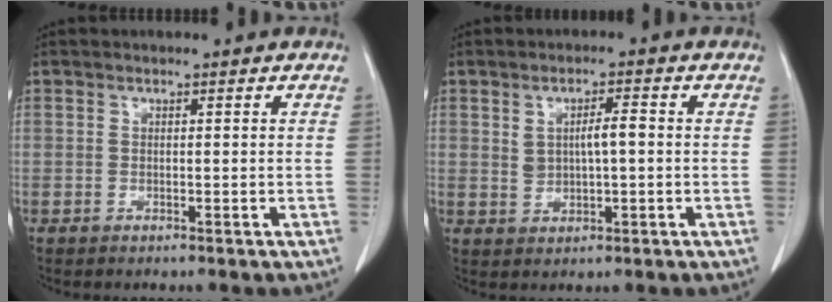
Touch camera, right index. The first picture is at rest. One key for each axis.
{"total": 4.0, "fx": 0.6, "fy": 1.3, "fz": 3.7, "tx": -0.067, "ty": 0.006, "tz": 0.015}